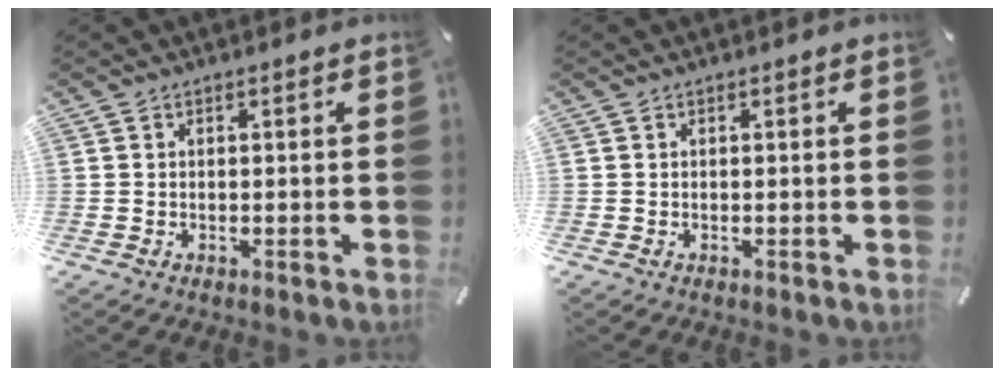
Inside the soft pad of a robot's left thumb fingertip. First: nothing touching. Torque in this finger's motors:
{"motor_torque": [-0.06, 0.07, 0.00, 0.00, 0.00]}